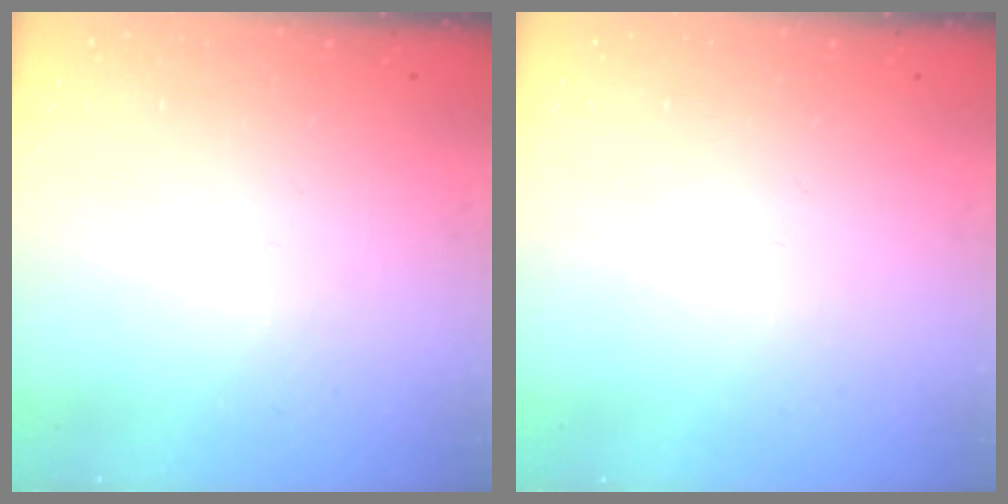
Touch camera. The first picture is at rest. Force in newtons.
{"total": 0.0}